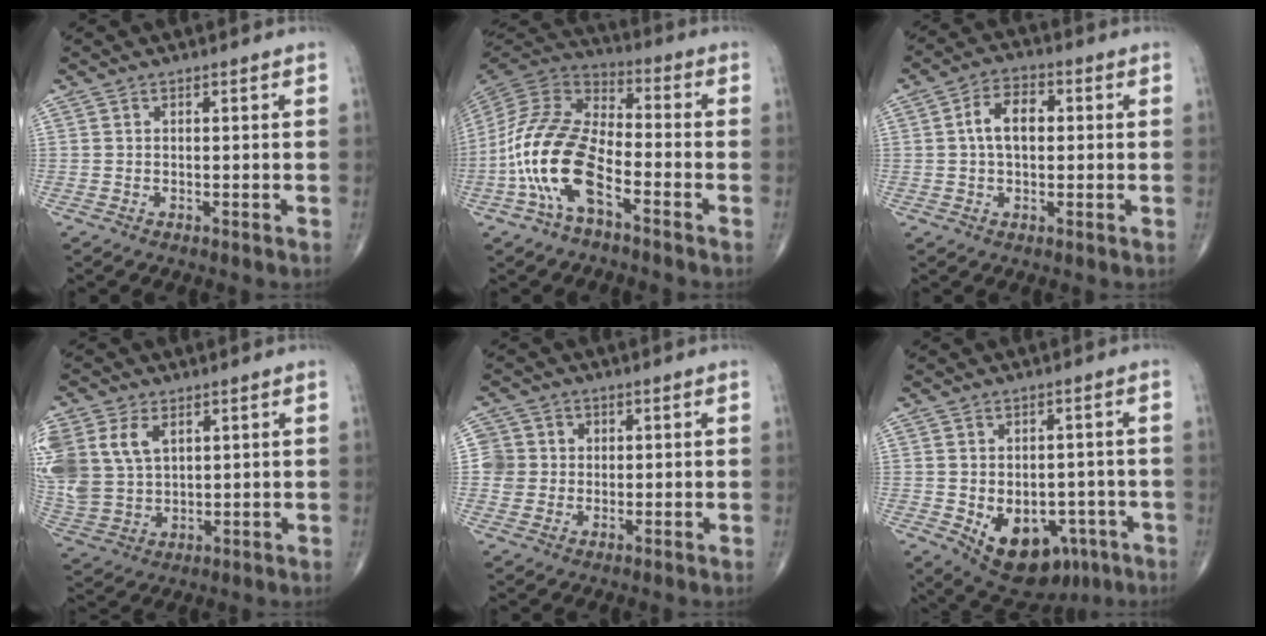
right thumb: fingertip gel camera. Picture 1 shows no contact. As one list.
[{"total": 16.4, "force": [-6.4, 7.5, 13.0], "torque": [-0.270, 0.047, -0.129]}, {"total": 6.9, "force": [0.6, 4.3, 5.4], "torque": [-0.087, 0.017, 0.002]}, {"total": 16.7, "force": [5.7, 11.8, 10.3], "torque": [-0.251, 0.004, 0.125]}, {"total": 5.7, "force": [0.6, 5.6, 0.6], "torque": [0.021, 0.007, 0.006]}, {"total": 13.9, "force": [-5.3, 9.2, 8.9], "torque": [-0.101, 0.014, -0.057]}]